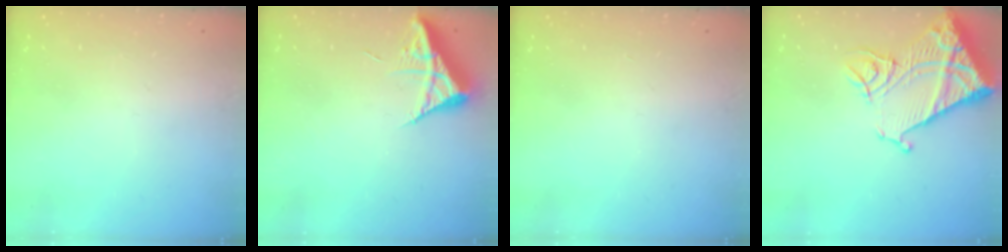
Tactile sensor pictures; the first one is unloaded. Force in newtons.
{"total": 9.2, "press": 9.2, "slide": 0.8}
{"total": 0.0}
{"total": 18.4, "press": 18.3, "slide": 2.2}